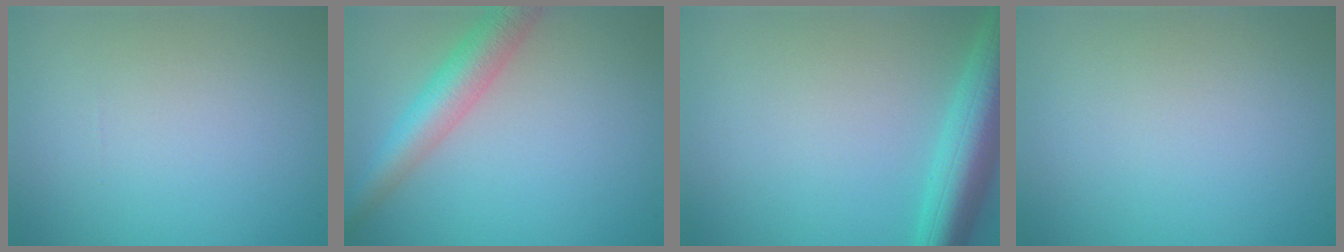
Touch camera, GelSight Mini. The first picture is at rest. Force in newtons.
{"total": 4.6, "press": 4.6, "slide": 0.1}
{"total": 6.3, "press": 6.3, "slide": 0.3}
{"total": 0.0}